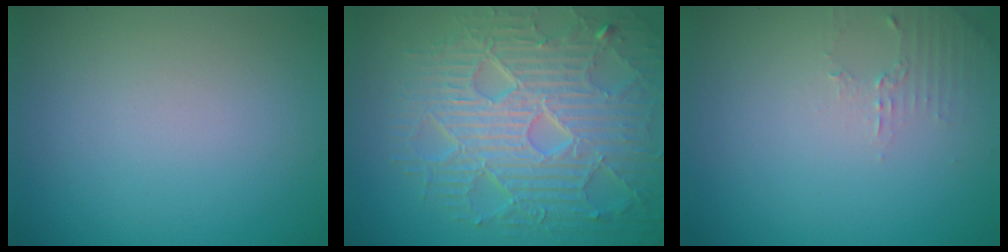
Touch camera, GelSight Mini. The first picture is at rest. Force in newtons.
{"total": 8.9, "press": 6.4, "slide": 6.2}
{"total": 1.4, "press": 1.4, "slide": 0.4}